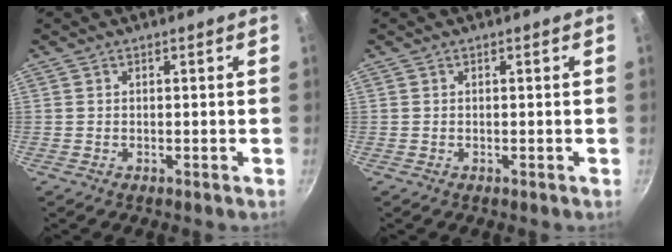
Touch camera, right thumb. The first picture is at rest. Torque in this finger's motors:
{"motor_torque": [-0.54, 0.18, -0.02, -0.20, 0.00]}